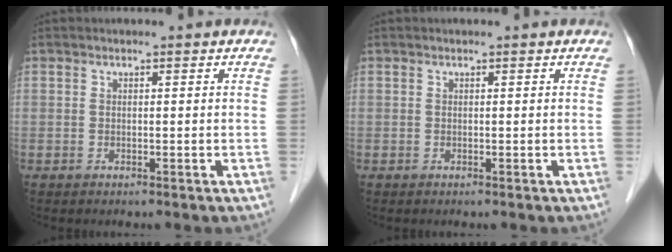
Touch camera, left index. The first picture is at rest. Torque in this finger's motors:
{"motor_torque": [0.00, 0.00, 0.00, 0.00]}